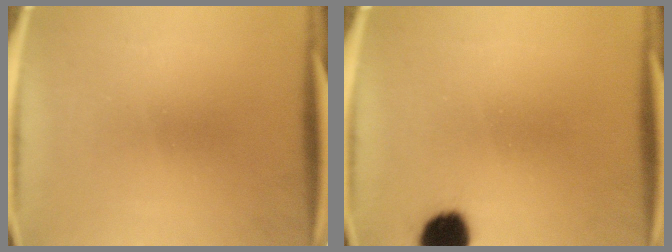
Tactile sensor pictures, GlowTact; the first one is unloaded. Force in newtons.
{"total": 7.6}